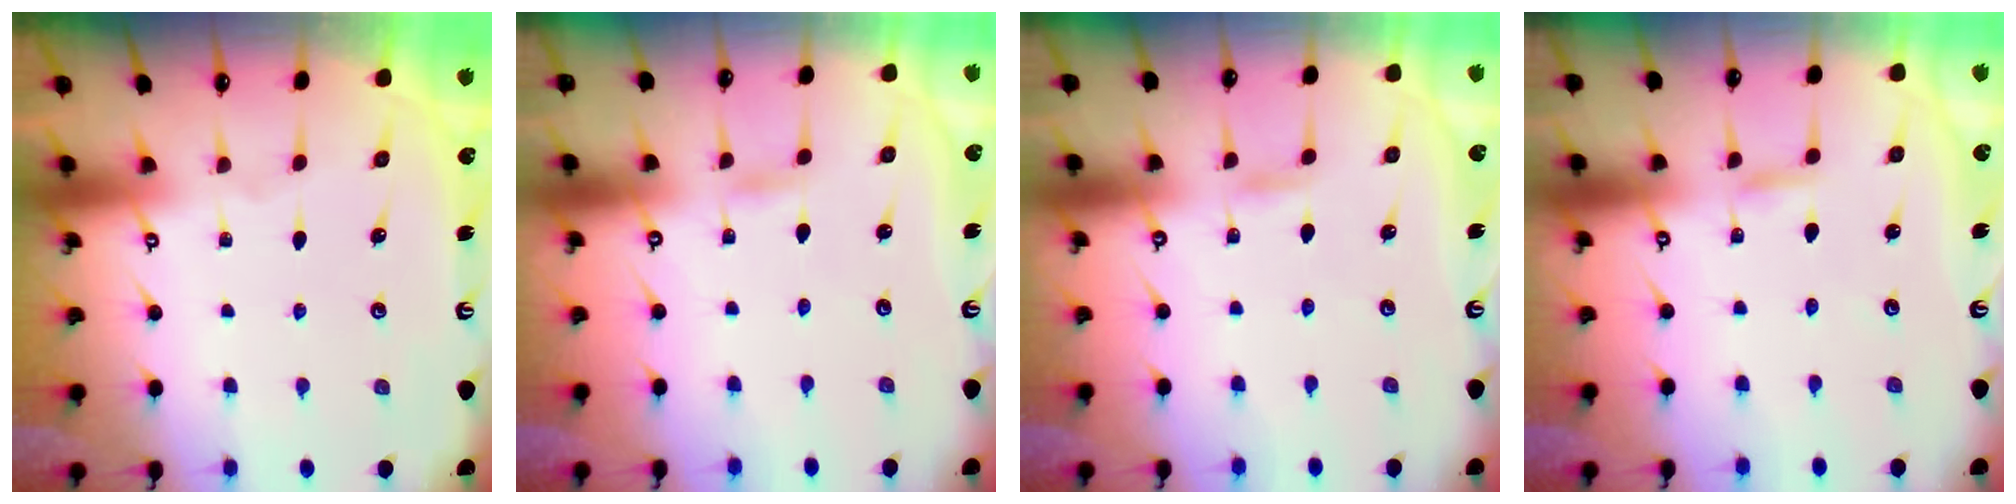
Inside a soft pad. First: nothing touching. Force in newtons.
{"total": 2.1, "press": 2.1, "slide": 0.2}
{"total": 2.8, "press": 2.8, "slide": 0.2}
{"total": 1.6, "press": 1.6, "slide": 0.1}